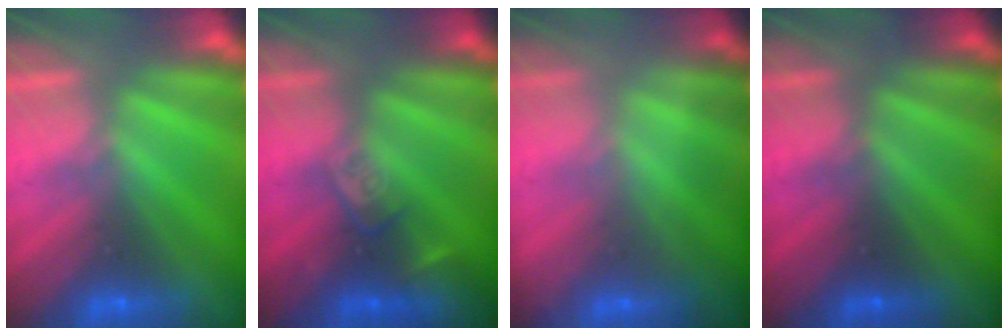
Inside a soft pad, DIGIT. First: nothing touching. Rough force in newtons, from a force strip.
{"total": 2.4}
{"total": 1.7}
{"total": 2.8}